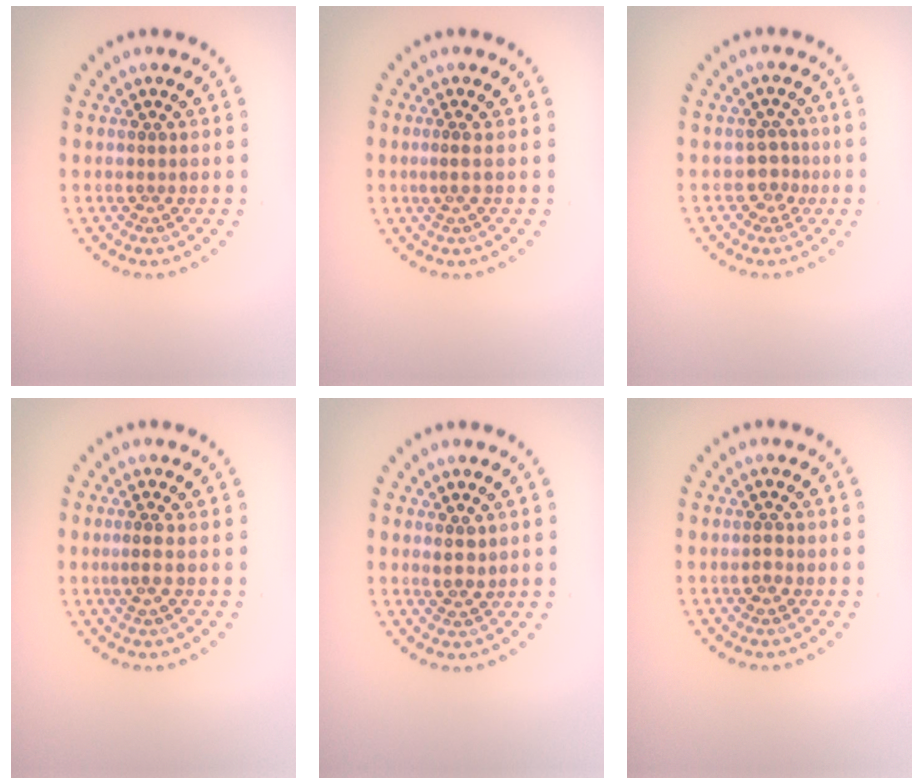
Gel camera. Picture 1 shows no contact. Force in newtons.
{"total": 0.6, "press": 0.3, "slide": 0.5}
{"total": 1.7, "press": 1.3, "slide": 1.1}
{"total": 1.2, "press": 1.0, "slide": 0.7}
{"total": 1.2, "press": 1.1, "slide": 0.5}
{"total": 1.0, "press": 1.0, "slide": 0.2}